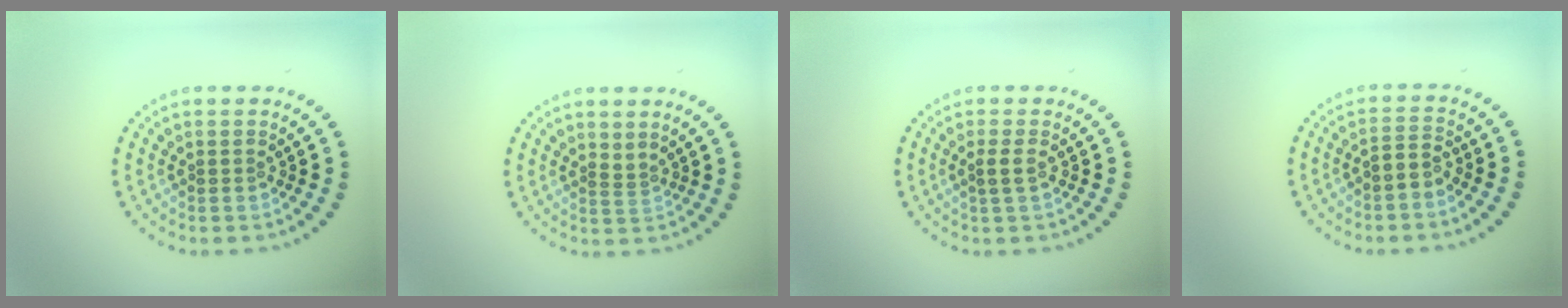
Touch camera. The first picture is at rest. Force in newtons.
{"total": 0.6, "press": 0.1, "slide": 0.6}
{"total": 1.1, "press": 0.9, "slide": 0.6}
{"total": 1.8, "press": 1.4, "slide": 1.2}